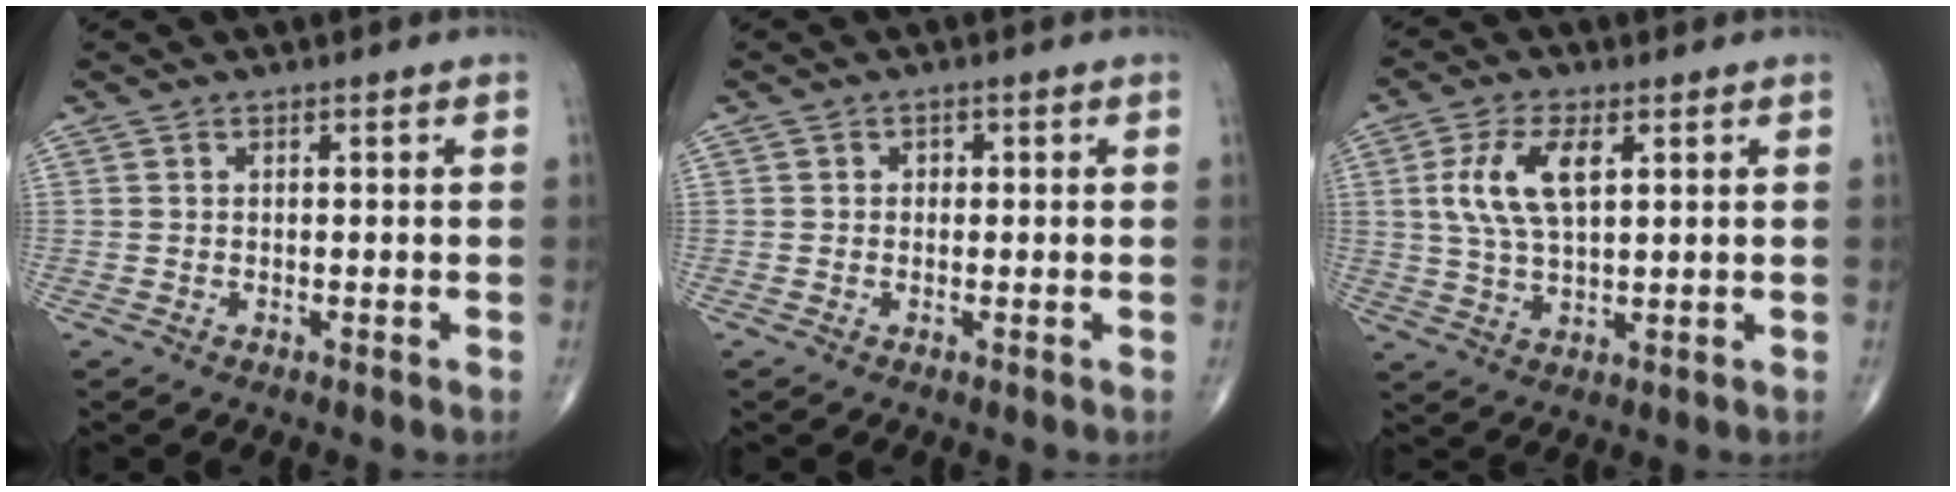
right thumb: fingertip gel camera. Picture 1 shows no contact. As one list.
[{"total": 1.1, "force": [0.1, 1.0, 0.4], "torque": [0.003, 0.004, -0.004]}, {"total": 9.5, "force": [2.7, 4.4, 8.0], "torque": [-0.164, -0.001, 0.052]}]